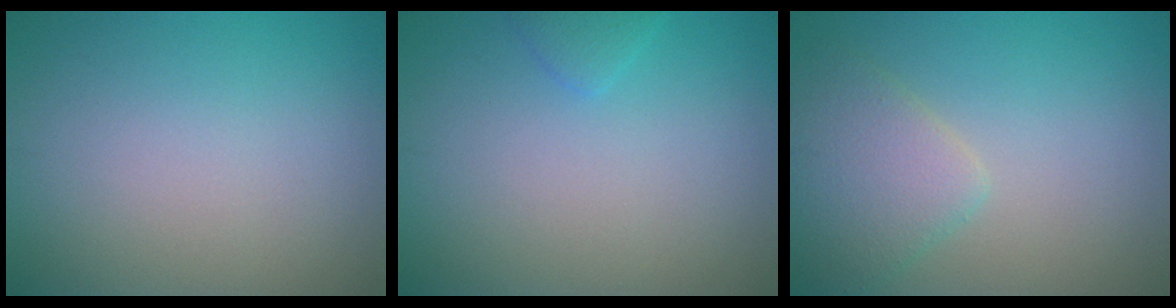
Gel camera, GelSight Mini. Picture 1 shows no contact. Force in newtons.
{"total": 1.0, "press": 1.0, "slide": 0.1}
{"total": 3.3, "press": 3.3, "slide": 0.1}